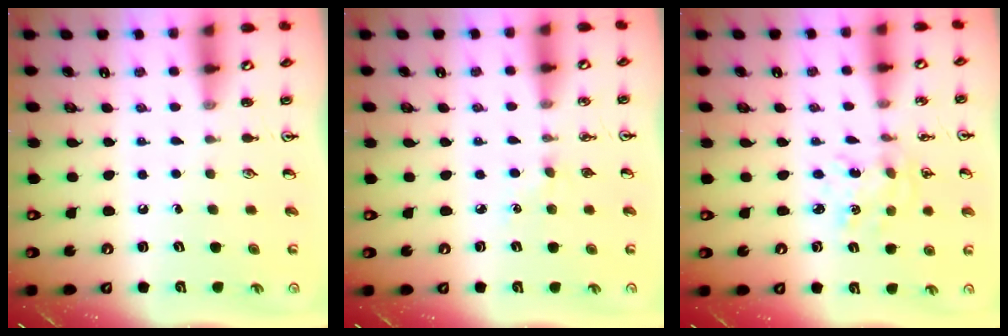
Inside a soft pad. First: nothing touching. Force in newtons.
{"total": 2.7, "press": 2.7, "slide": 0.4}
{"total": 2.3, "press": 2.3, "slide": 0.2}